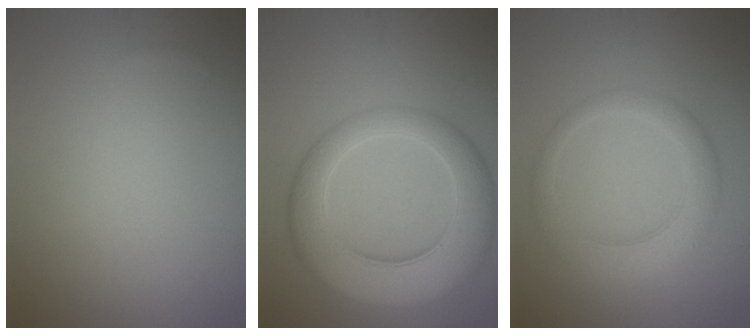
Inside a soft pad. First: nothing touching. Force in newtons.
{"total": 9.0, "press": 9.0, "slide": 0.4}
{"total": 3.9, "press": 3.9, "slide": 0.1}